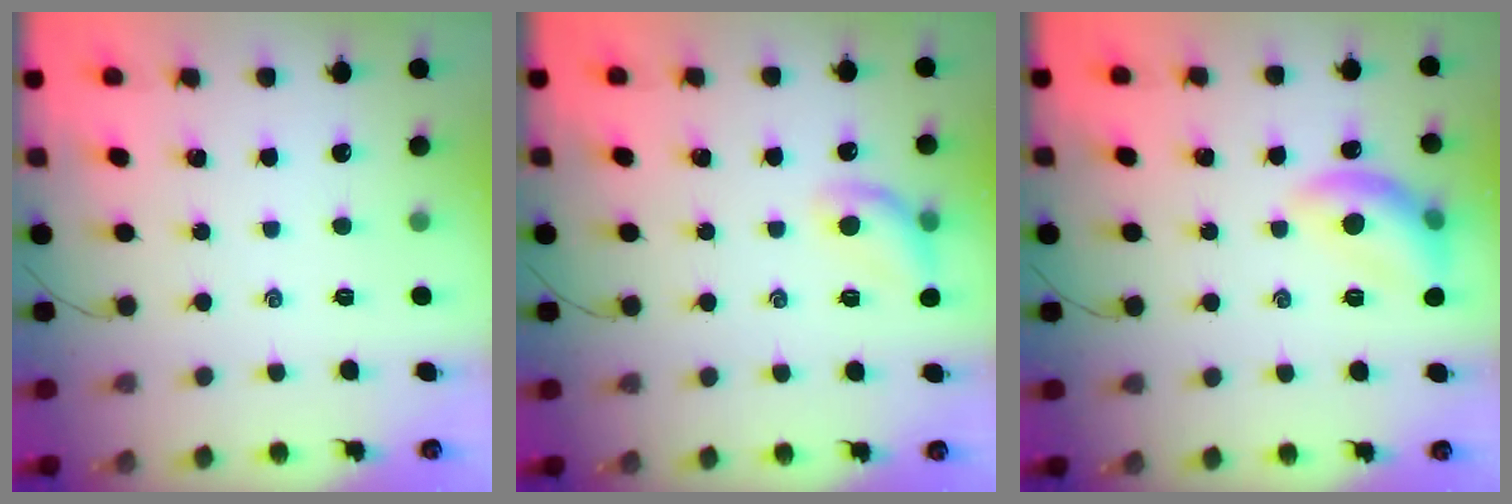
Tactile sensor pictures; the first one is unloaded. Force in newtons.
{"total": 10.1, "press": 9.9, "slide": 2.0}
{"total": 11.5, "press": 11.5, "slide": 0.7}